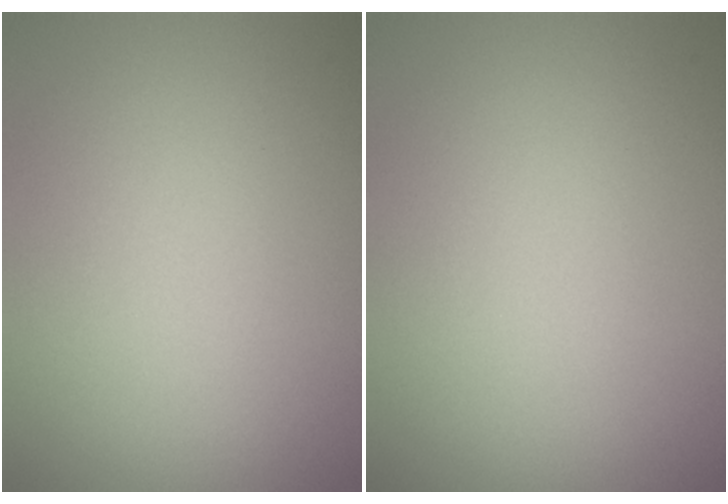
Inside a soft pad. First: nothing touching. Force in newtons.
{"total": 0.0}